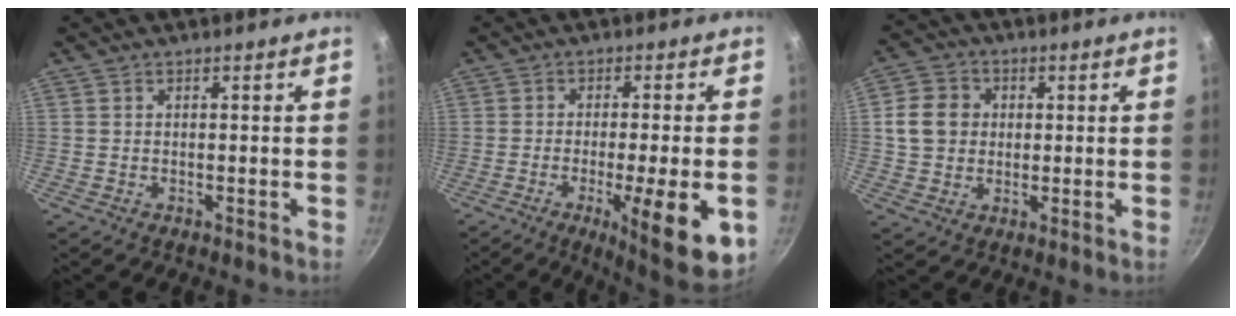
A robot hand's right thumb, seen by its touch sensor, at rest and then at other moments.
{"total": 13.9, "force": [-4.4, 2.7, 12.9], "torque": [-0.174, 0.003, -0.058]}
{"total": 8.0, "force": [1.1, 6.9, 3.7], "torque": [-0.041, 0.005, 0.010]}